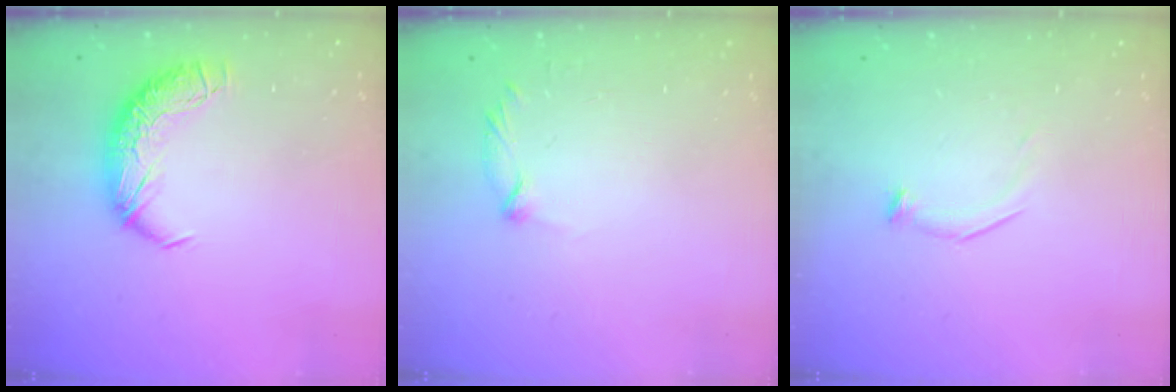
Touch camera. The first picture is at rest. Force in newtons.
{"total": 6.1, "press": 6.1, "slide": 1.0}
{"total": 7.1, "press": 7.0, "slide": 1.1}